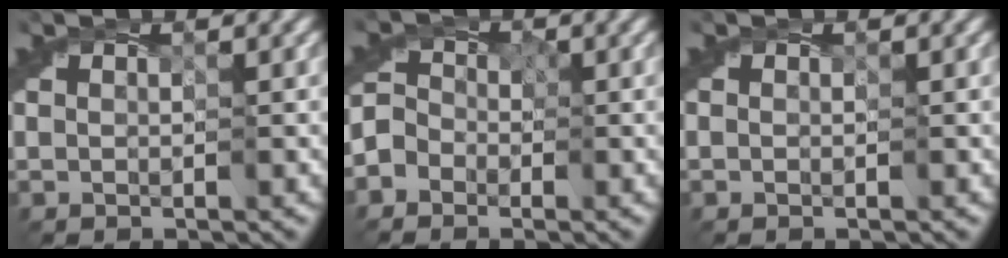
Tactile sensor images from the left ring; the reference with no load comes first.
{"total": 2.7, "force": [-1.8, 2.0, 0.4], "torque": [-0.004, 0.007, -0.039]}
{"total": 0.0}